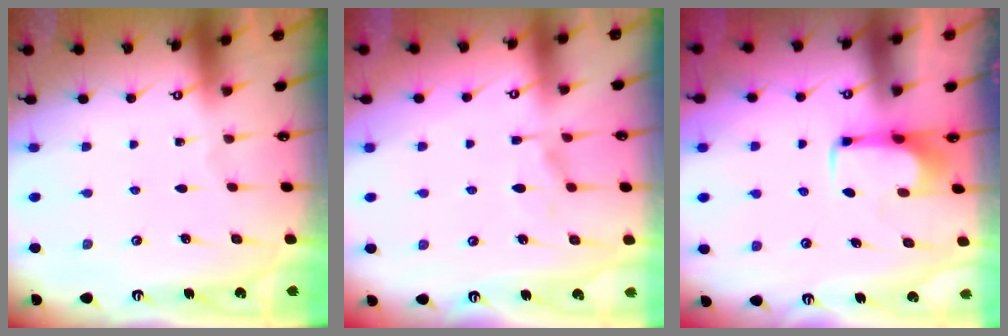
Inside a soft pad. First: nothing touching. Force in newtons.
{"total": 1.4, "press": 0.3, "slide": 1.4}
{"total": 2.2, "press": 2.1, "slide": 0.4}